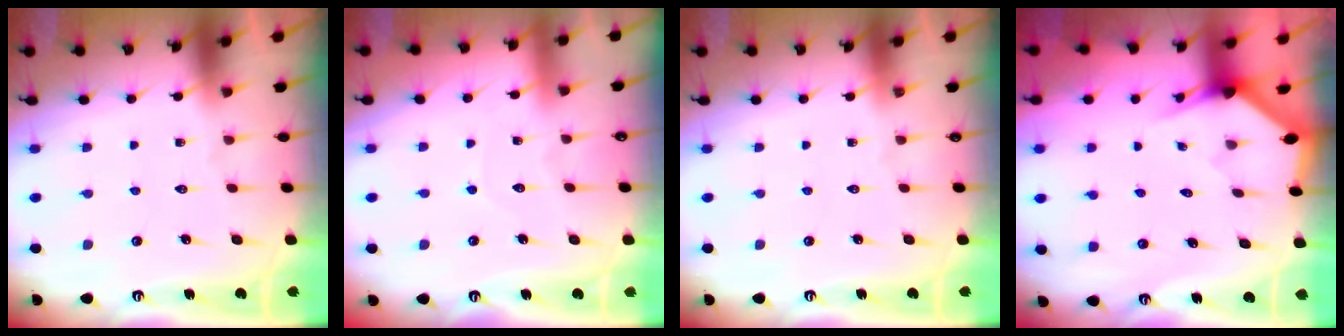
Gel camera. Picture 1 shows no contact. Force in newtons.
{"total": 2.5, "press": 2.5, "slide": 0.2}
{"total": 0.0}
{"total": 2.4, "press": 2.4, "slide": 0.2}